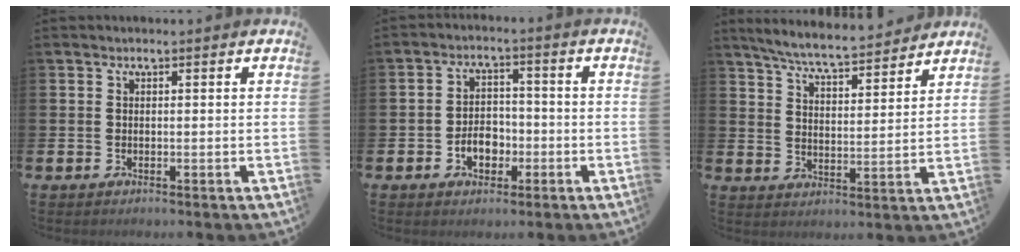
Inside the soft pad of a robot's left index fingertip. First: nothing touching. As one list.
[{"total": 4.2, "force": [-1.5, 3.0, 2.4], "torque": [-0.036, 0.001, -0.034]}, {"total": 6.5, "force": [6.3, 0.4, 1.9], "torque": [-0.065, -0.038, 0.109]}]